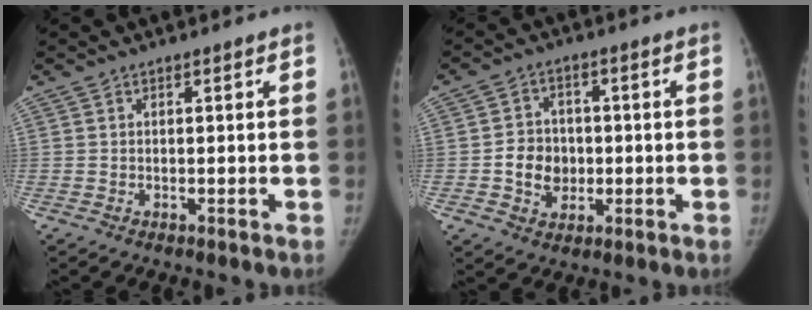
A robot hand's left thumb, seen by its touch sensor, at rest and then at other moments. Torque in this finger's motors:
{"motor_torque": [-0.04, 0.08, 0.17, -0.04, 0.00]}